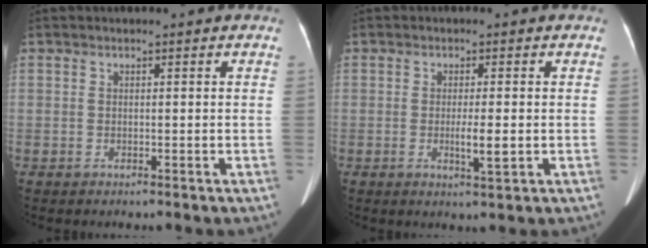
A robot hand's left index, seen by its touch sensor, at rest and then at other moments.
{"total": 3.2, "force": [-0.6, 0.3, 3.2], "torque": [-0.058, -0.005, -0.009]}